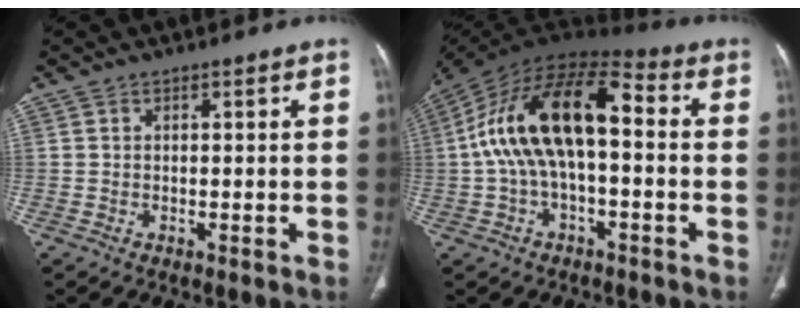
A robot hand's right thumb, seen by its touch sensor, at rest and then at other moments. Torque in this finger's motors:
{"motor_torque": [2.51, 2.51, 2.07, -0.70, 0.63]}